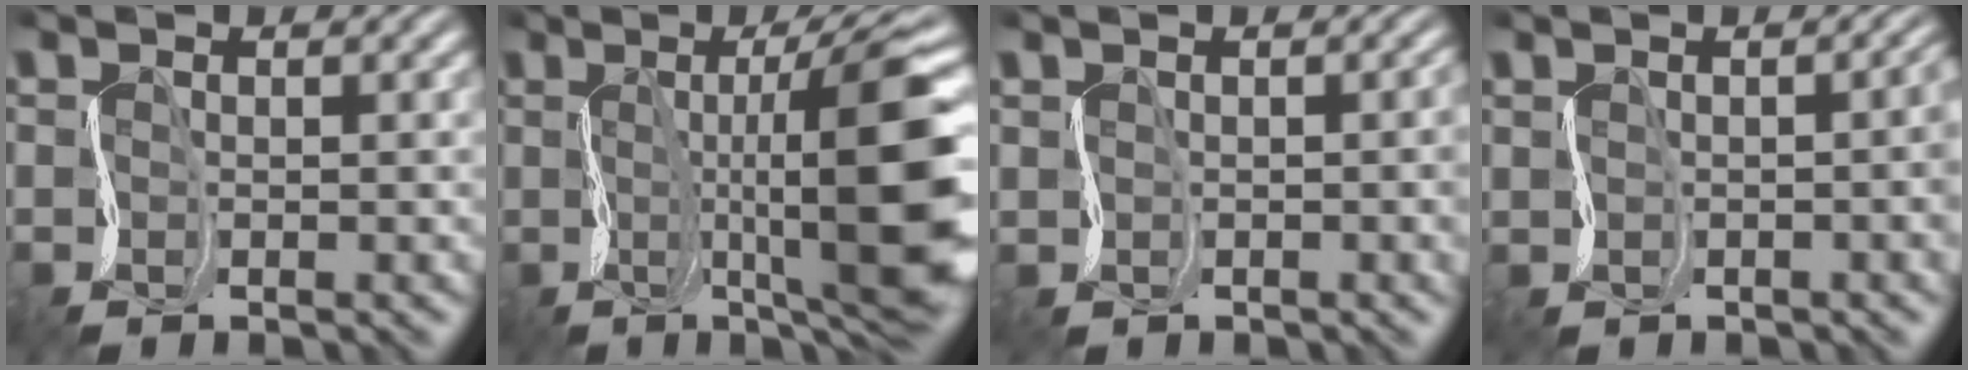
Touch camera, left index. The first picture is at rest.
{"total": 11.0, "force": [0.3, 2.0, 10.8], "torque": [-0.161, 0.008, 0.013]}
{"total": 1.5, "force": [0.2, 0.9, 1.3], "torque": [-0.010, 0.003, 0.008]}
{"total": 1.7, "force": [0.2, 0.5, 1.6], "torque": [-0.012, -0.001, 0.010]}